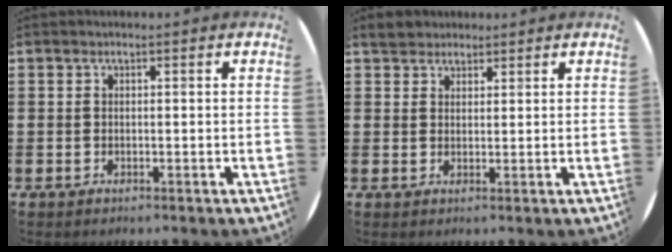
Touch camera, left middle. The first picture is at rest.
{"total": 2.6, "force": [2.4, 1.1, 0.1], "torque": [0.002, 0.003, 0.045]}